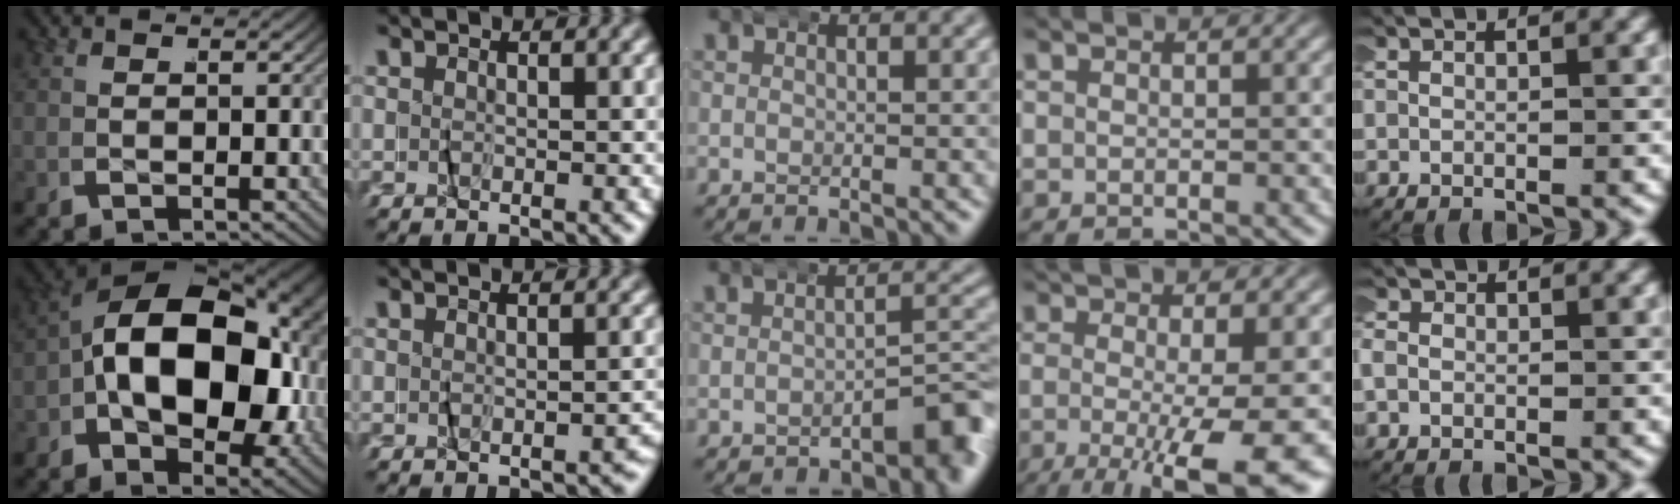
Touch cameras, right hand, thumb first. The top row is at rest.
{"thumb": {"total": 18.5, "force": [-0.2, 11.4, 14.5], "torque": [-0.250, -0.034, 0.009]}, "index": {"total": 1.1, "force": [-1.1, 0.0, 0.2], "torque": [-0.007, 0.001, -0.016]}, "middle": {"total": 3.6, "force": [-1.8, 1.5, 2.8], "torque": [-0.027, 0.004, -0.029]}, "ring": {"total": 8.6, "force": [-3.5, 1.8, 7.7], "torque": [-0.121, -0.025, -0.039]}, "little": {"total": 1.7, "force": [0.1, 1.6, 0.8], "torque": [-0.028, 0.001, -0.002]}}